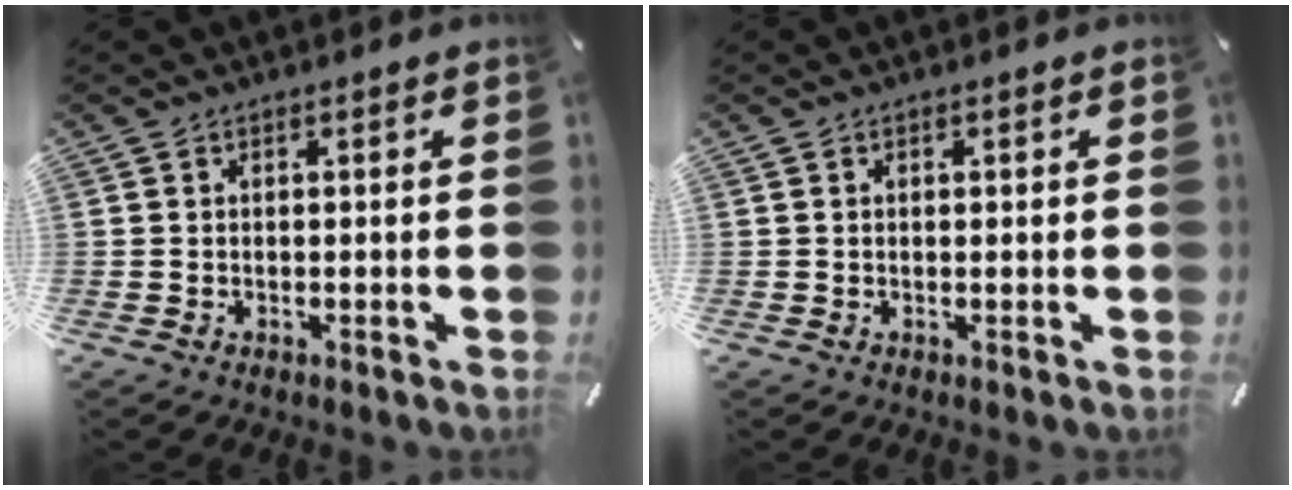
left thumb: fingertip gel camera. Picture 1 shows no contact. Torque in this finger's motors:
{"motor_torque": [-0.01, -0.16, -0.06, -0.12, 0.01]}